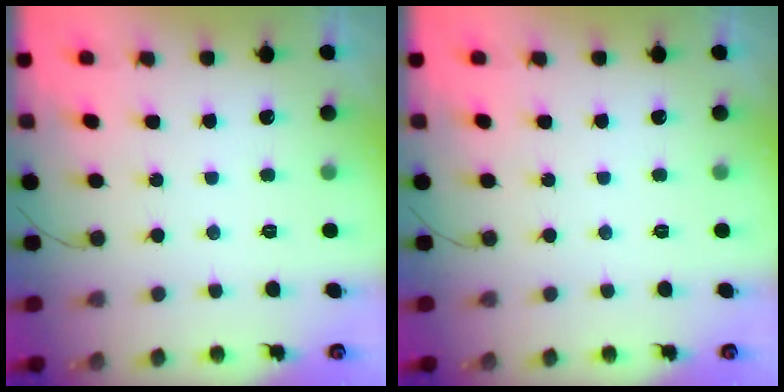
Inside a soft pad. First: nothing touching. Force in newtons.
{"total": 0.0}